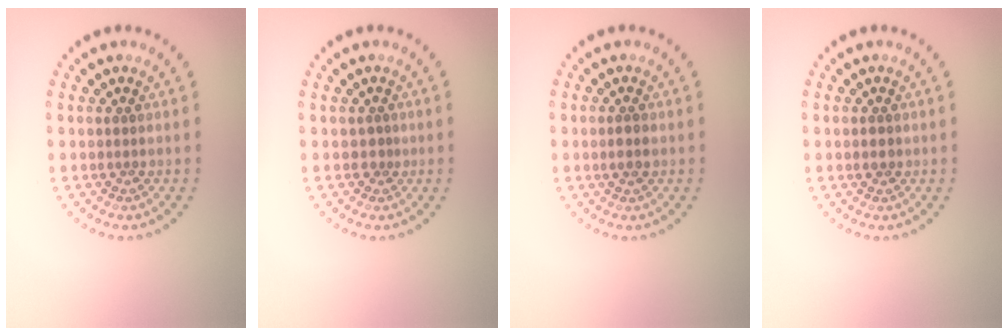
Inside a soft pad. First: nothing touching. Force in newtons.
{"total": 0.6, "press": 0.4, "slide": 0.5}
{"total": 1.2, "press": 1.2, "slide": 0.3}
{"total": 1.1, "press": 1.1, "slide": 0.2}